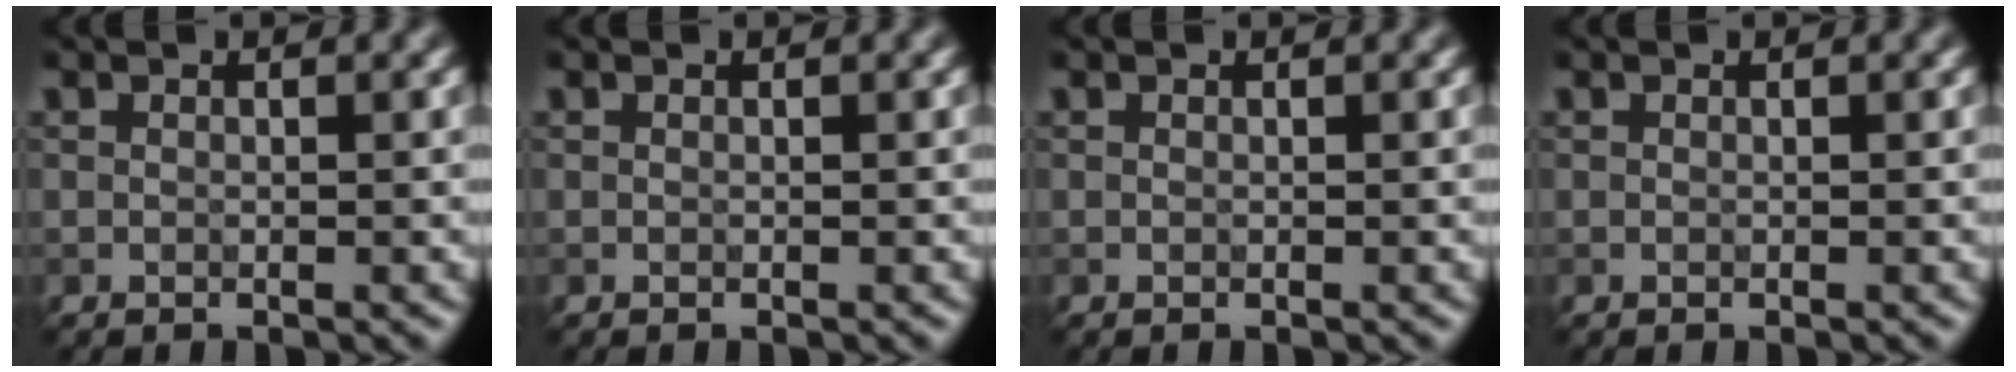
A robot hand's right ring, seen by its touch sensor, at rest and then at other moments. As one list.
[{"total": 0.0}, {"total": 0.0}, {"total": 0.0}]